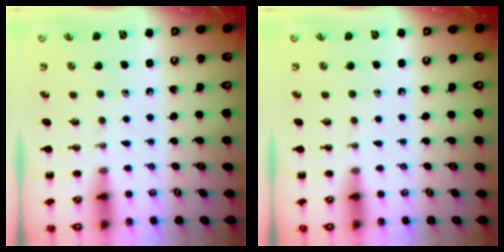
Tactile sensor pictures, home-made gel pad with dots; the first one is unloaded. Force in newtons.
{"total": 0.0}